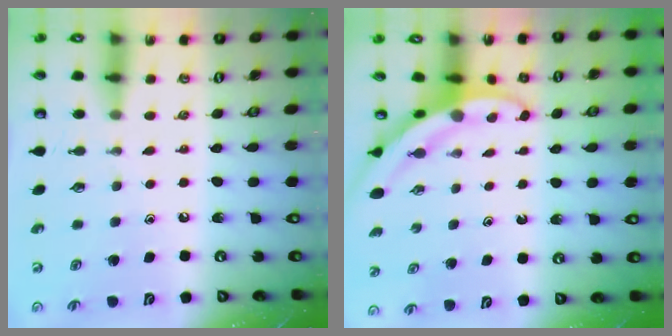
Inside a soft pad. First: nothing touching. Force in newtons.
{"total": 3.1, "press": 3.1, "slide": 0.3}